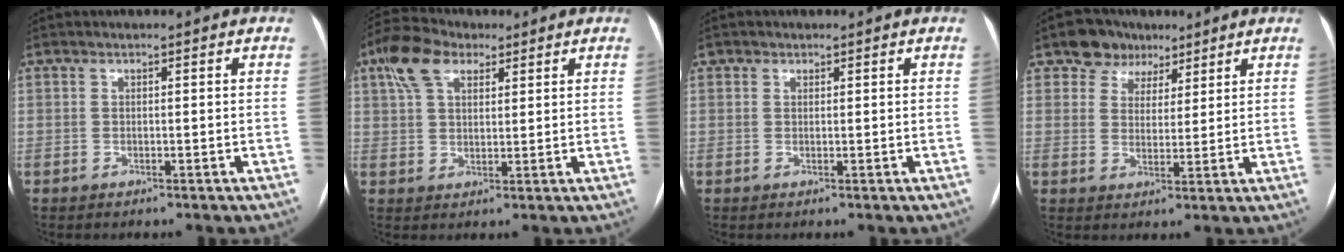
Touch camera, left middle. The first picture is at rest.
{"total": 7.8, "force": [4.3, 4.3, 4.9], "torque": [-0.113, 0.033, 0.080]}
{"total": 0.7, "force": [0.4, 0.5, 0.0], "torque": [0.005, 0.000, 0.004]}
{"total": 6.1, "force": [4.1, 4.5, 0.6], "torque": [-0.009, 0.016, 0.067]}